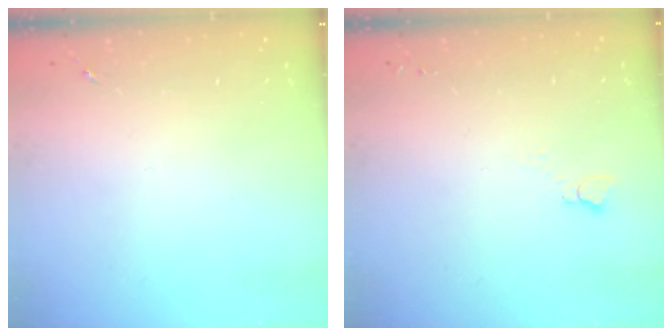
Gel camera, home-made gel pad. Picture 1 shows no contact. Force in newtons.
{"total": 2.7, "press": 2.7, "slide": 0.3}